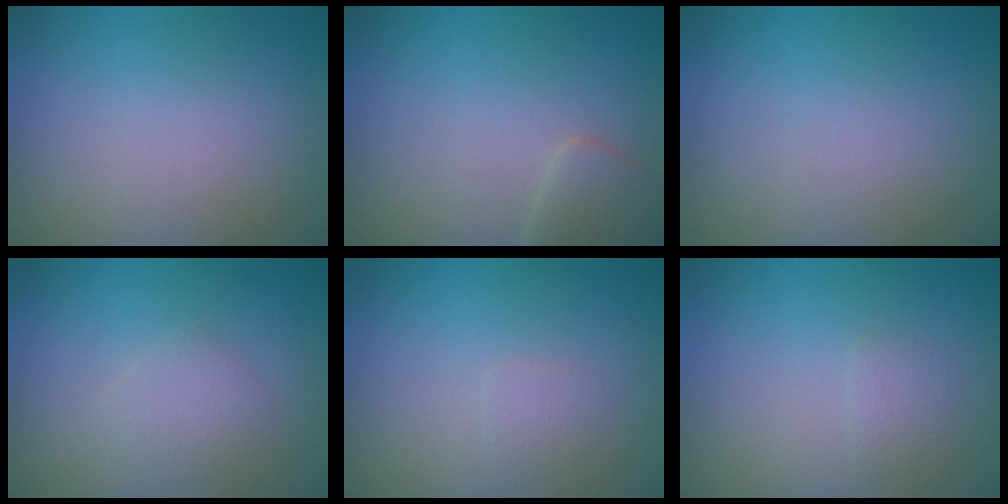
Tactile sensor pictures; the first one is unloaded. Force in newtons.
{"total": 2.0, "press": 2.0, "slide": 0.0}
{"total": 0.0}
{"total": 1.7, "press": 1.7, "slide": 0.1}
{"total": 0.9, "press": 0.9, "slide": 0.0}
{"total": 1.0, "press": 1.0, "slide": 0.1}